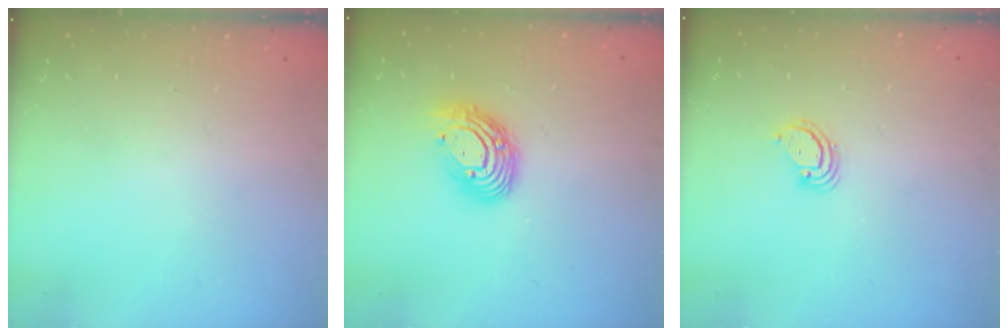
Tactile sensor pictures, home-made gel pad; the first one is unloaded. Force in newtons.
{"total": 11.8, "press": 11.8, "slide": 1.0}
{"total": 2.9, "press": 2.9, "slide": 0.3}